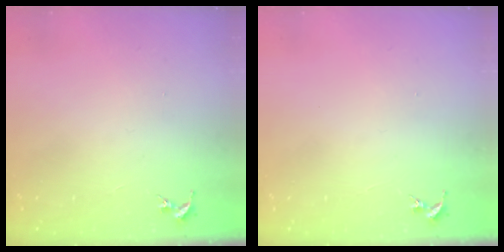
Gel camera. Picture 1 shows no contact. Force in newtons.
{"total": 0.0}